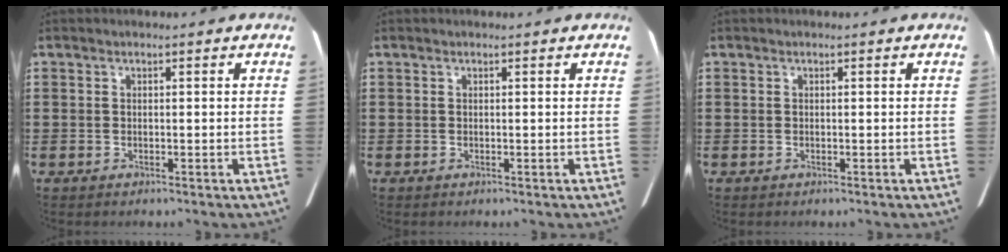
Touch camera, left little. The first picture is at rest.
{"total": 0.0}
{"total": 0.0}